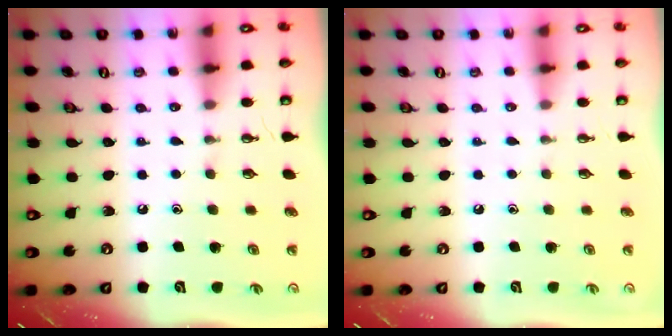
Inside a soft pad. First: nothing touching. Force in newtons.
{"total": 0.0}